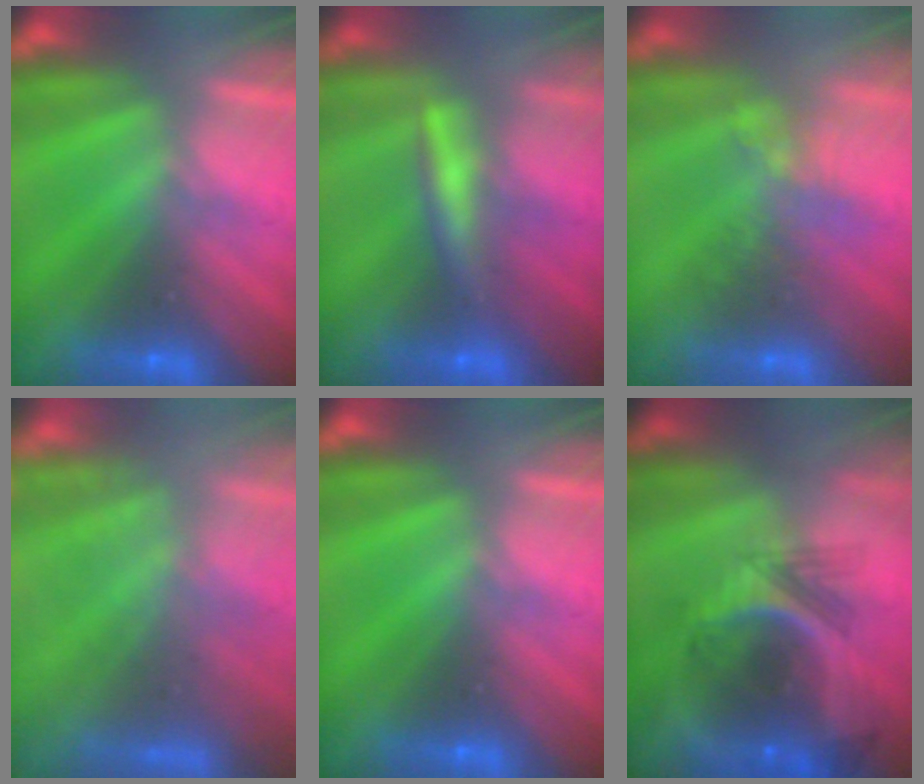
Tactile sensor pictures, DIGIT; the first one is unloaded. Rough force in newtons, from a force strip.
{"total": 2.6}
{"total": 2.6}
{"total": 7.6}
{"total": 0.0}
{"total": 8.2}